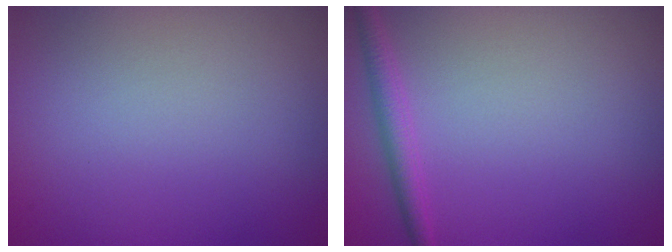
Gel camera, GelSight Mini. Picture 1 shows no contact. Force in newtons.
{"total": 2.0, "press": 2.0, "slide": 0.1}